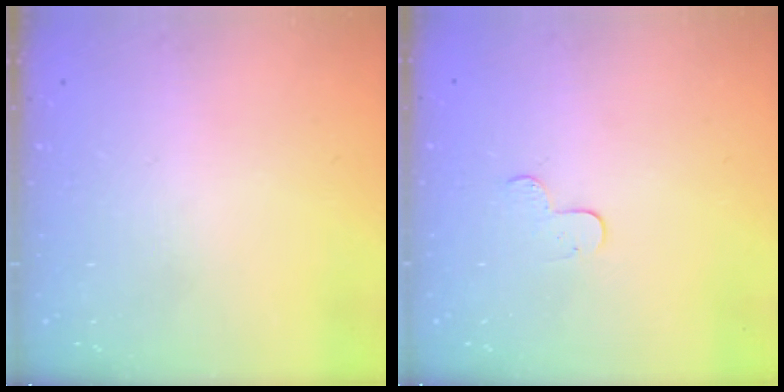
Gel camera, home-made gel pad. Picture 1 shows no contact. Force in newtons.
{"total": 4.5, "press": 4.5, "slide": 0.2}